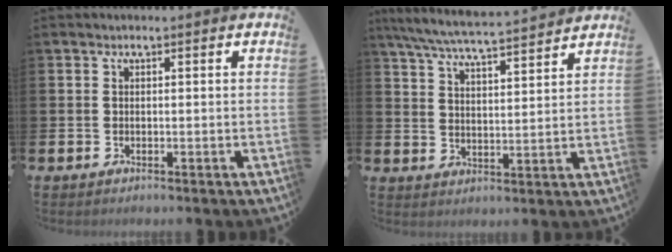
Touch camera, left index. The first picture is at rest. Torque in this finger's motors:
{"motor_torque": [0.95, -1.19, 0.37, 0.11]}